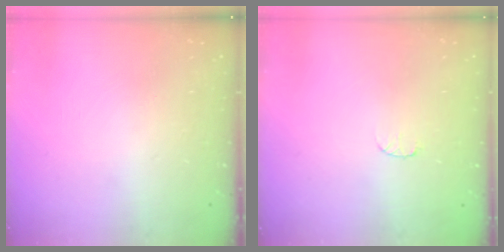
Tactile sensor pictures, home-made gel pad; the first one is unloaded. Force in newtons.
{"total": 3.1, "press": 3.0, "slide": 0.3}